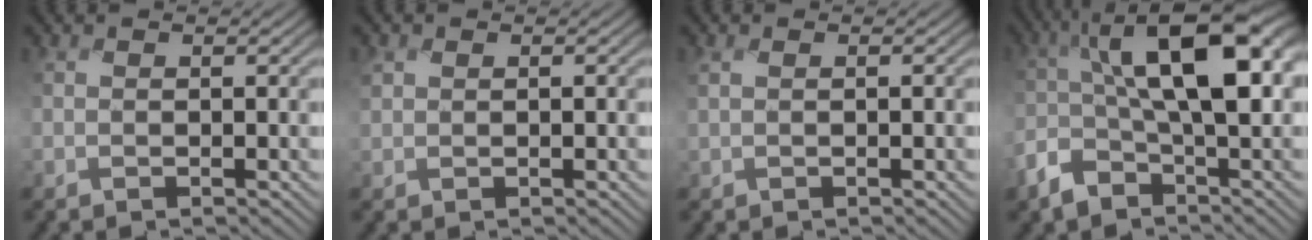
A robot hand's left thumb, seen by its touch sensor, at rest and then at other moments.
{"total": 1.5, "force": [0.3, 1.3, 0.6], "torque": [-0.025, -0.001, 0.006]}
{"total": 1.2, "force": [0.1, 0.7, 1.0], "torque": [-0.024, -0.001, 0.004]}
{"total": 11.8, "force": [-3.1, 5.8, 9.9], "torque": [-0.157, 0.009, -0.078]}